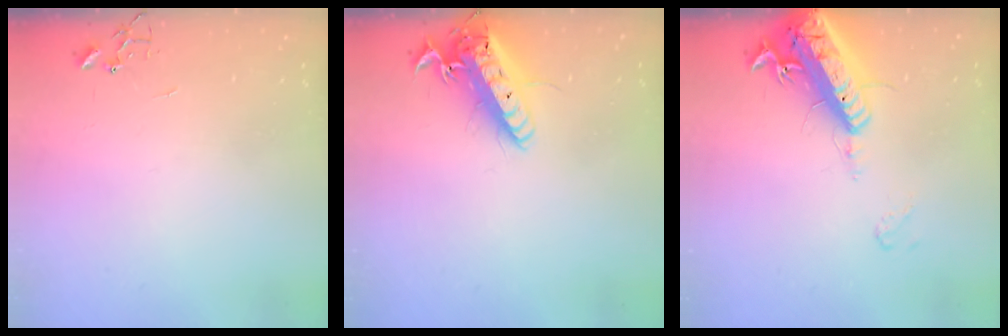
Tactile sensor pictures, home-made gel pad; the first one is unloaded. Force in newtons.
{"total": 18.2, "press": 18.0, "slide": 3.0}
{"total": 18.9, "press": 18.5, "slide": 3.7}